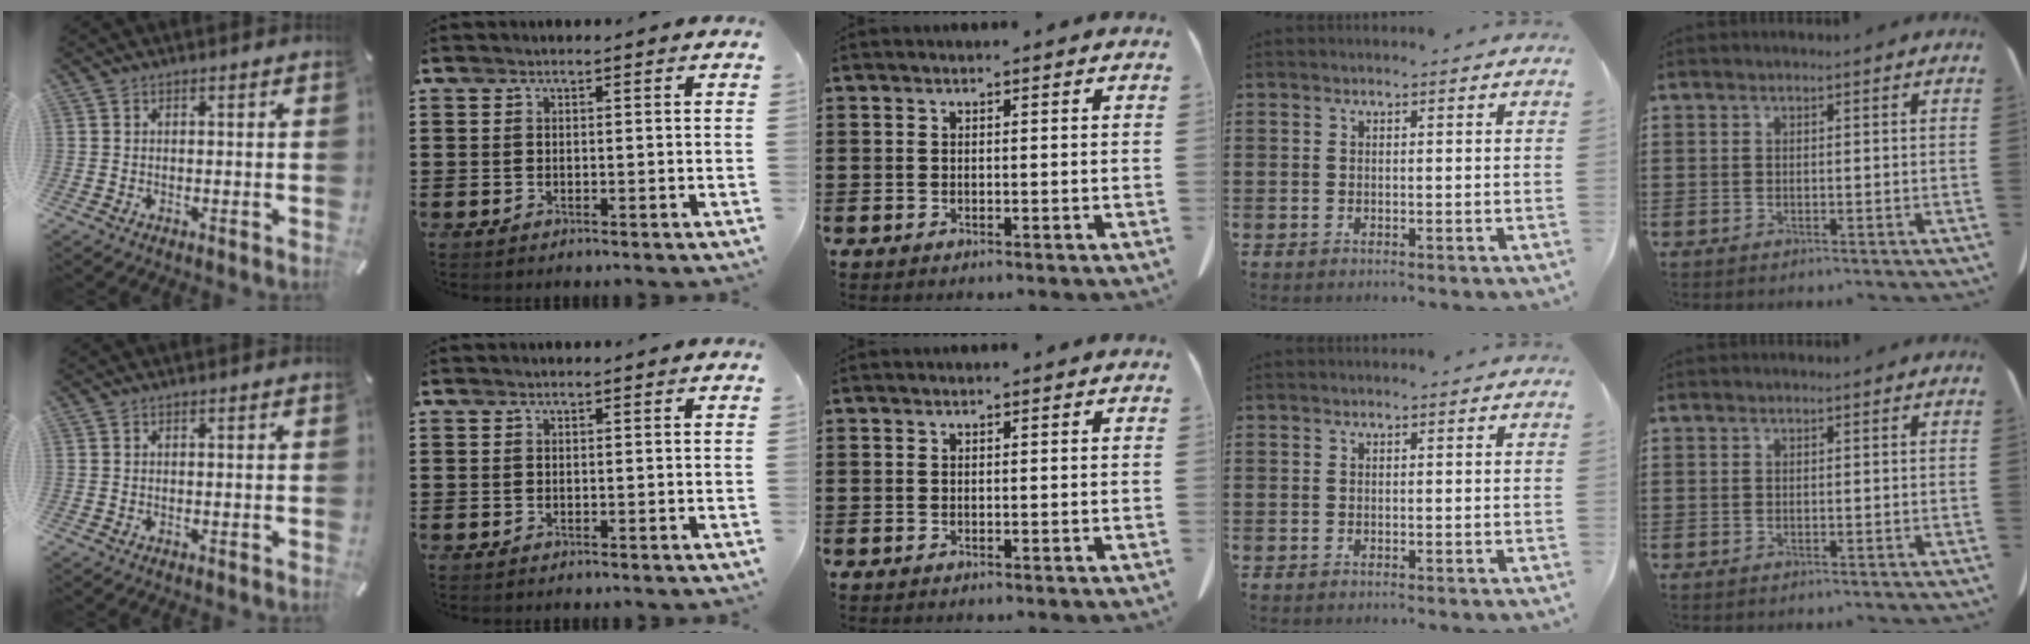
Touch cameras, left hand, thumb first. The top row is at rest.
{}